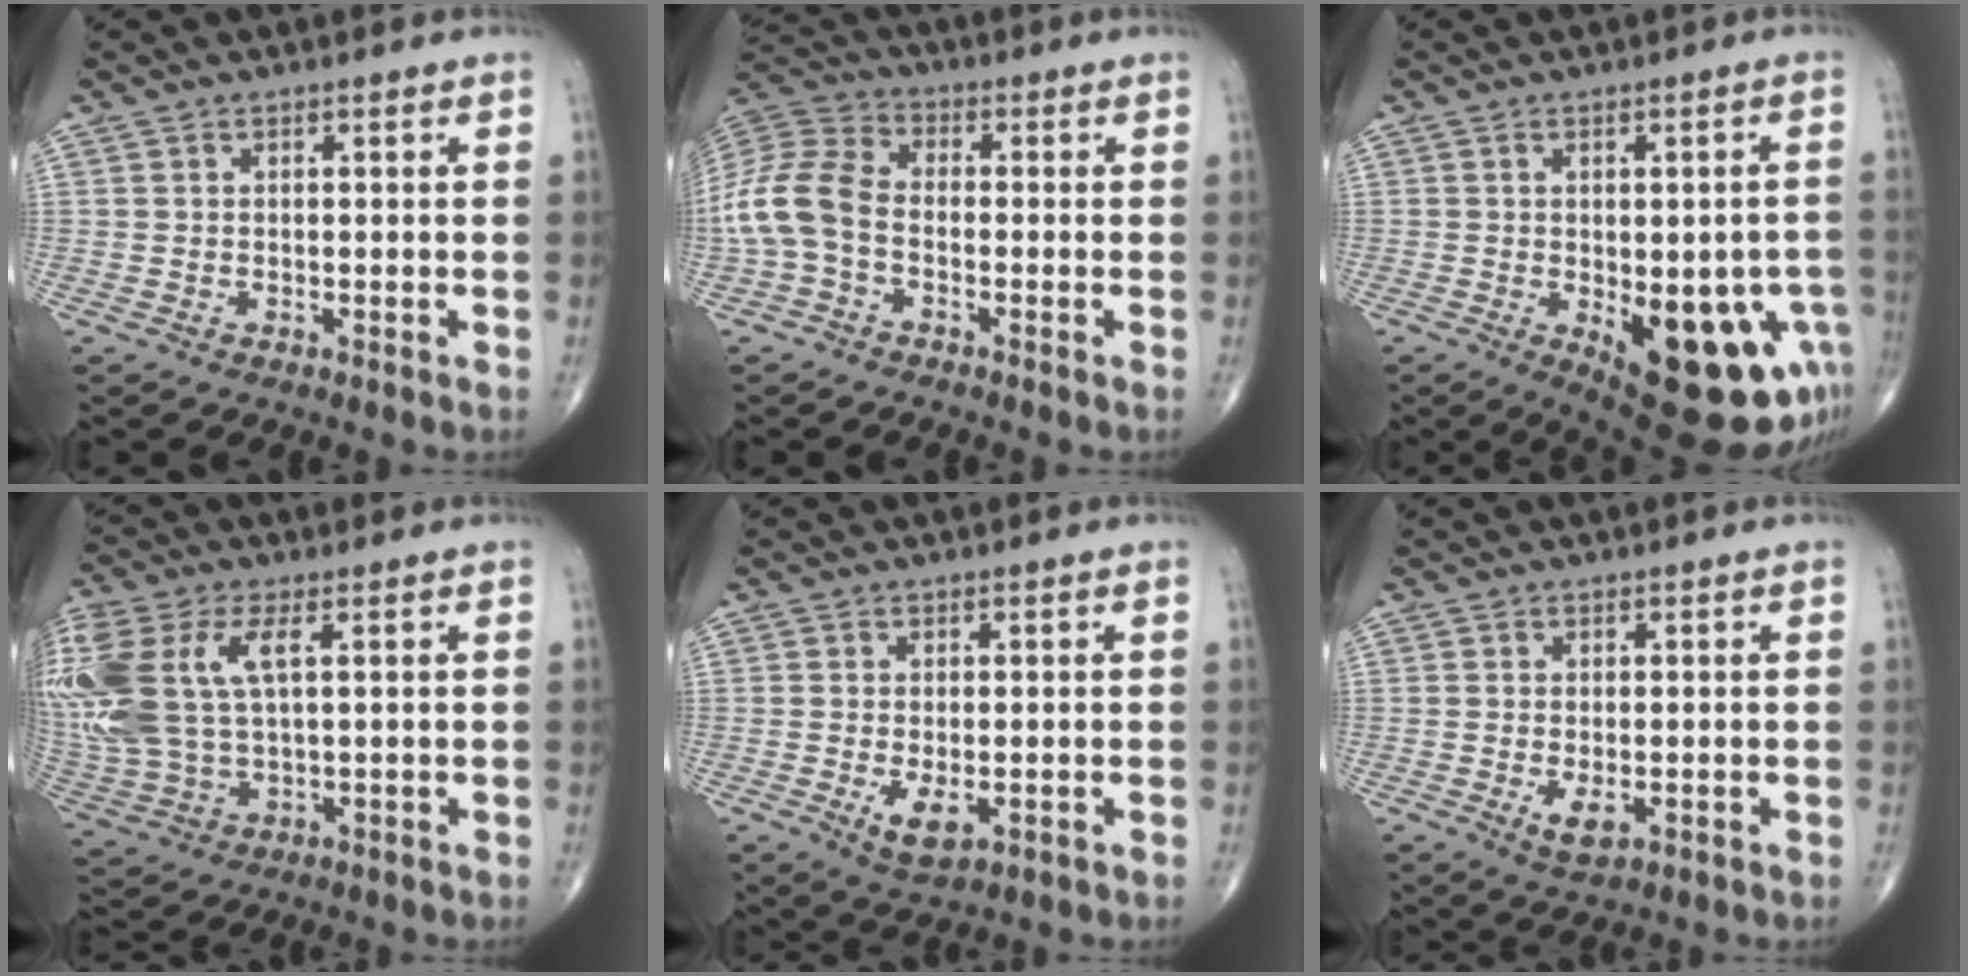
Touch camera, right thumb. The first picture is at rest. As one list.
[{"total": 10.8, "force": [-2.3, 7.0, 7.9], "torque": [-0.169, 0.031, -0.059]}, {"total": 20.4, "force": [-7.2, 8.9, 16.9], "torque": [-0.143, 0.003, -0.072]}, {"total": 20.3, "force": [4.7, 10.7, 16.6], "torque": [-0.427, 0.010, 0.094]}, {"total": 4.4, "force": [-1.1, 2.1, 3.7], "torque": [-0.062, -0.010, -0.013]}, {"total": 3.2, "force": [-0.8, 1.6, 2.7], "torque": [-0.044, -0.008, -0.009]}]